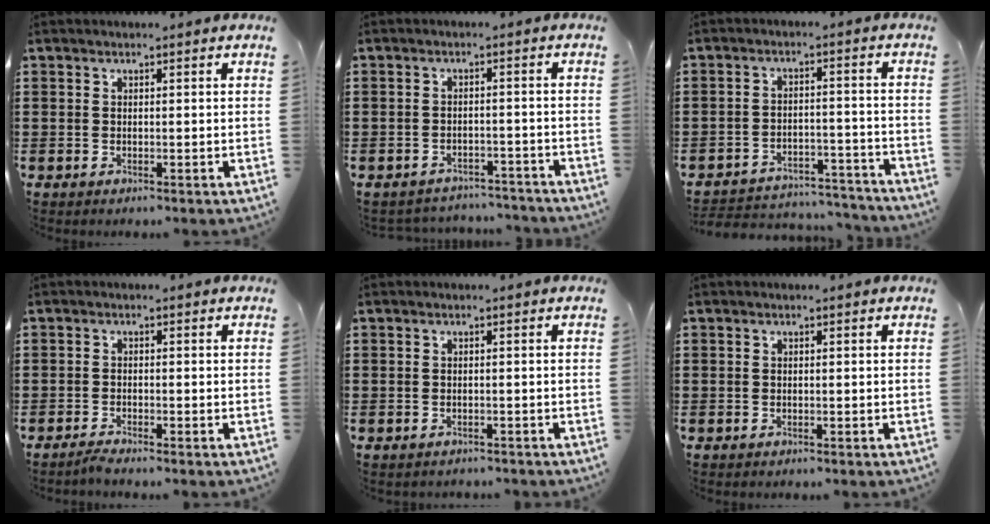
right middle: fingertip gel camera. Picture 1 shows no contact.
{"total": 2.7, "force": [-2.7, 0.4, -0.1], "torque": [-0.006, 0.000, -0.058]}
{"total": 4.3, "force": [-4.1, 0.8, 0.6], "torque": [-0.021, 0.002, -0.089]}
{"total": 1.4, "force": [-1.3, -0.1, 0.4], "torque": [-0.009, -0.001, -0.025]}
{"total": 0.6, "force": [-0.6, 0.1, 0.0], "torque": [-0.001, 0.000, -0.013]}
{"total": 0.0}